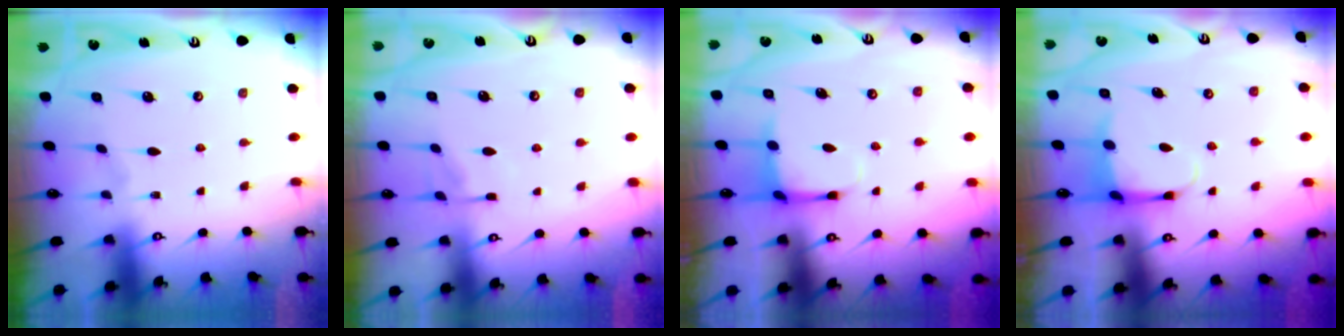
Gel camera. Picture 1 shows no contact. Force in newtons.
{"total": 4.7, "press": 4.7, "slide": 0.4}
{"total": 3.7, "press": 3.5, "slide": 1.3}
{"total": 3.8, "press": 3.7, "slide": 1.1}